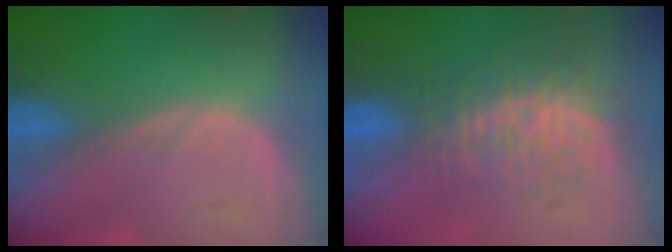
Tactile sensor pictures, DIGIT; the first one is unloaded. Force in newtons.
{"total": 8.6, "press": 7.4, "slide": 4.4}